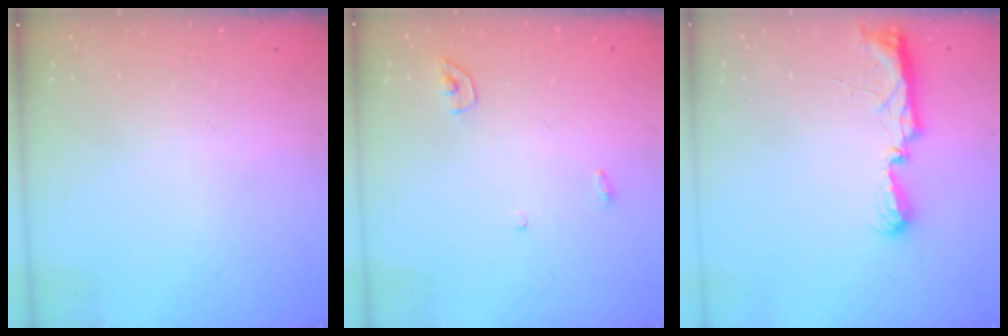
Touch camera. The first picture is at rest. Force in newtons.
{"total": 3.4, "press": 3.4, "slide": 0.3}
{"total": 11.5, "press": 10.2, "slide": 5.3}